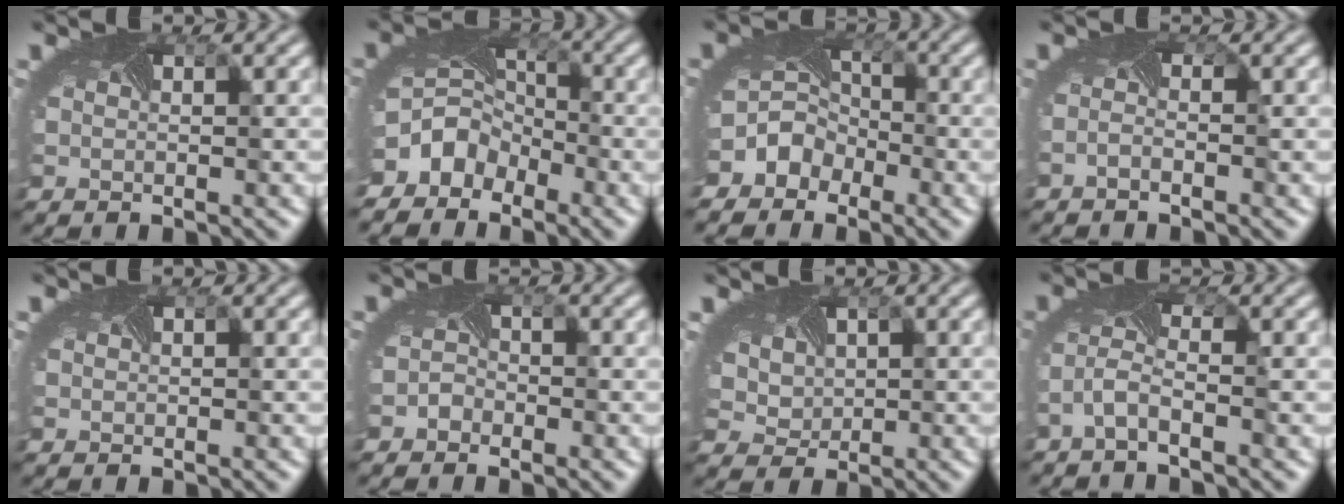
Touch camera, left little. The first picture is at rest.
{"total": 5.8, "force": [-3.7, 4.2, 1.7], "torque": [-0.017, -0.002, -0.060]}
{"total": 5.6, "force": [-3.3, 4.3, 1.2], "torque": [-0.002, -0.004, -0.062]}
{"total": 1.0, "force": [-0.9, -0.2, 0.3], "torque": [-0.015, -0.006, -0.020]}
{"total": 0.0}
{"total": 1.3, "force": [-1.2, 0.6, -0.2], "torque": [0.000, -0.002, -0.026]}
{"total": 4.0, "force": [1.5, 3.1, 2.1], "torque": [-0.050, 0.018, 0.032]}
{"total": 2.2, "force": [-1.6, 0.0, 1.5], "torque": [-0.044, -0.001, -0.039]}